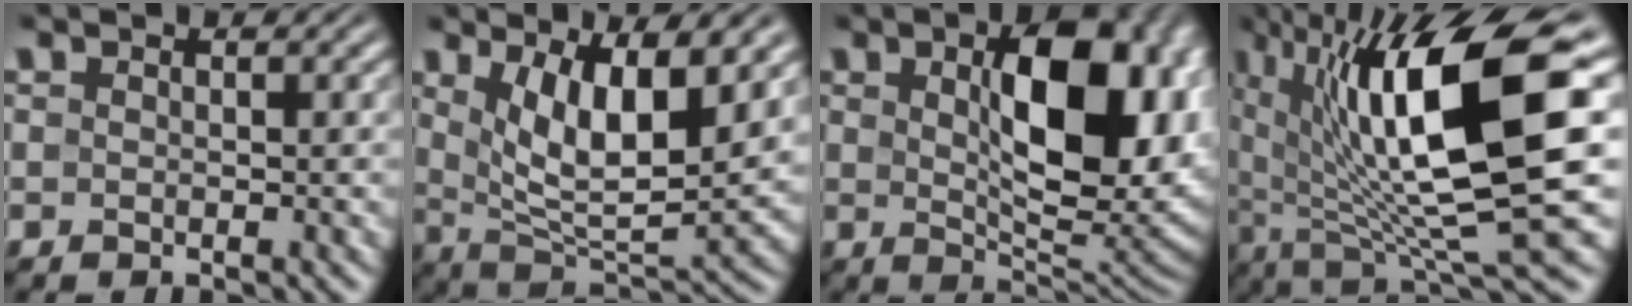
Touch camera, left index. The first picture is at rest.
{"total": 8.1, "force": [2.9, 2.9, 7.0], "torque": [-0.135, -0.019, 0.056]}
{"total": 12.2, "force": [2.3, 5.8, 10.6], "torque": [-0.146, -0.004, 0.046]}
{"total": 14.9, "force": [3.5, 3.9, 14.0], "torque": [-0.239, -0.005, 0.067]}